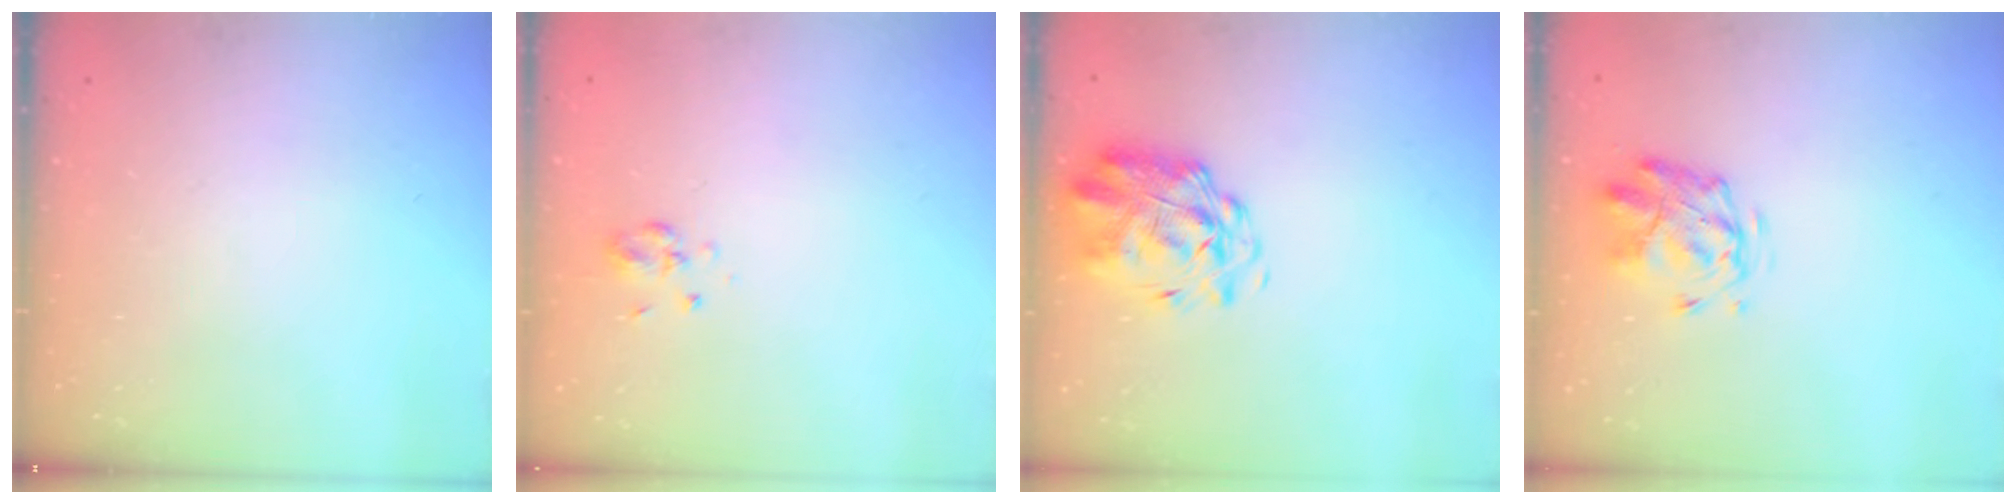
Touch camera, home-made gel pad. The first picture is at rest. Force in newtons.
{"total": 3.1, "press": 3.1, "slide": 0.6}
{"total": 2.6, "press": 2.1, "slide": 1.6}
{"total": 2.9, "press": 2.5, "slide": 1.5}